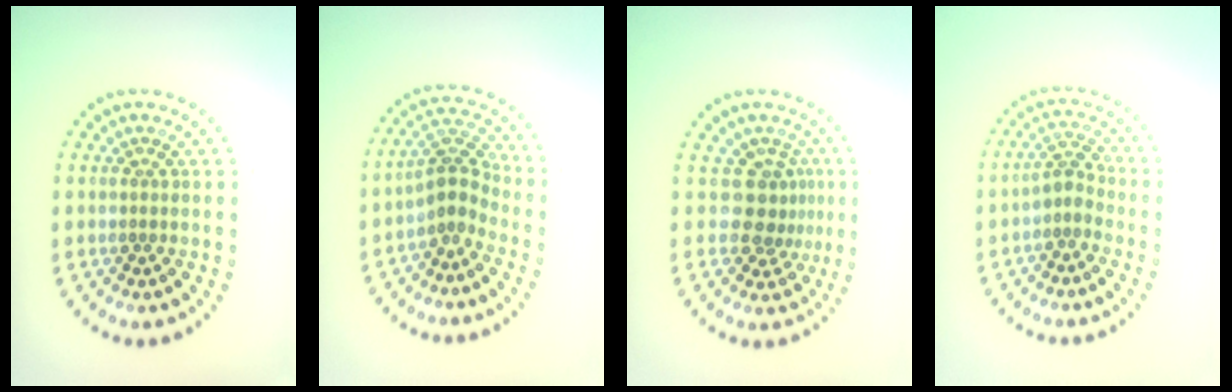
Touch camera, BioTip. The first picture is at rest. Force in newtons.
{"total": 2.8, "press": 2.3, "slide": 1.6}
{"total": 2.8, "press": 1.9, "slide": 2.1}
{"total": 2.0, "press": 1.5, "slide": 1.4}